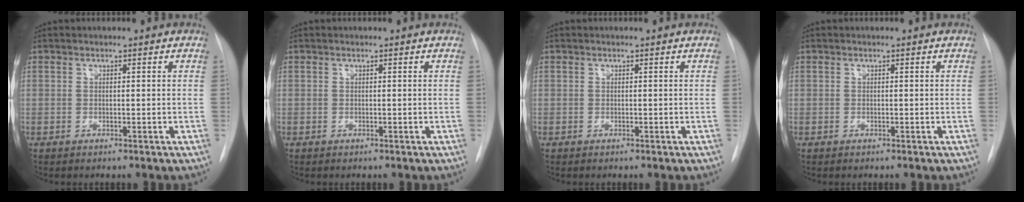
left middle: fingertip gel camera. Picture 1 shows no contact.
{"total": 0.0}
{"total": 0.0}
{"total": 0.0}